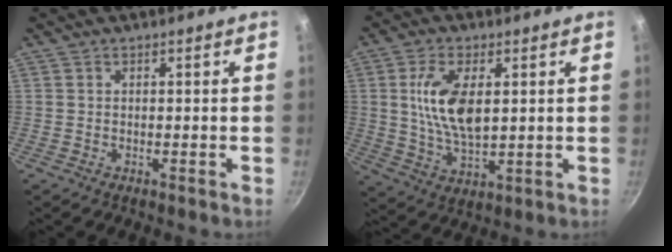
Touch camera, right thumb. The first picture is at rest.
{"total": 11.7, "force": [2.2, 5.8, 9.9], "torque": [-0.183, -0.008, 0.046]}